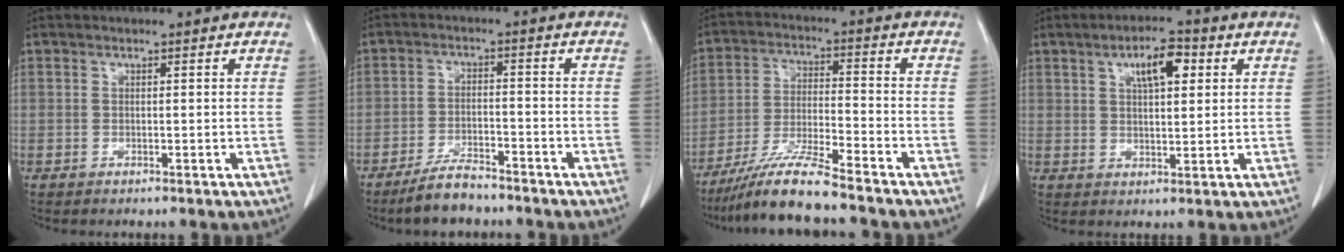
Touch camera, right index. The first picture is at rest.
{"total": 5.9, "force": [-5.1, 1.5, 2.6], "torque": [-0.053, -0.007, -0.091]}
{"total": 9.9, "force": [-8.3, -0.6, 5.2], "torque": [-0.103, -0.020, -0.157]}
{"total": 6.3, "force": [2.6, 2.1, 5.3], "torque": [-0.090, 0.010, 0.043]}